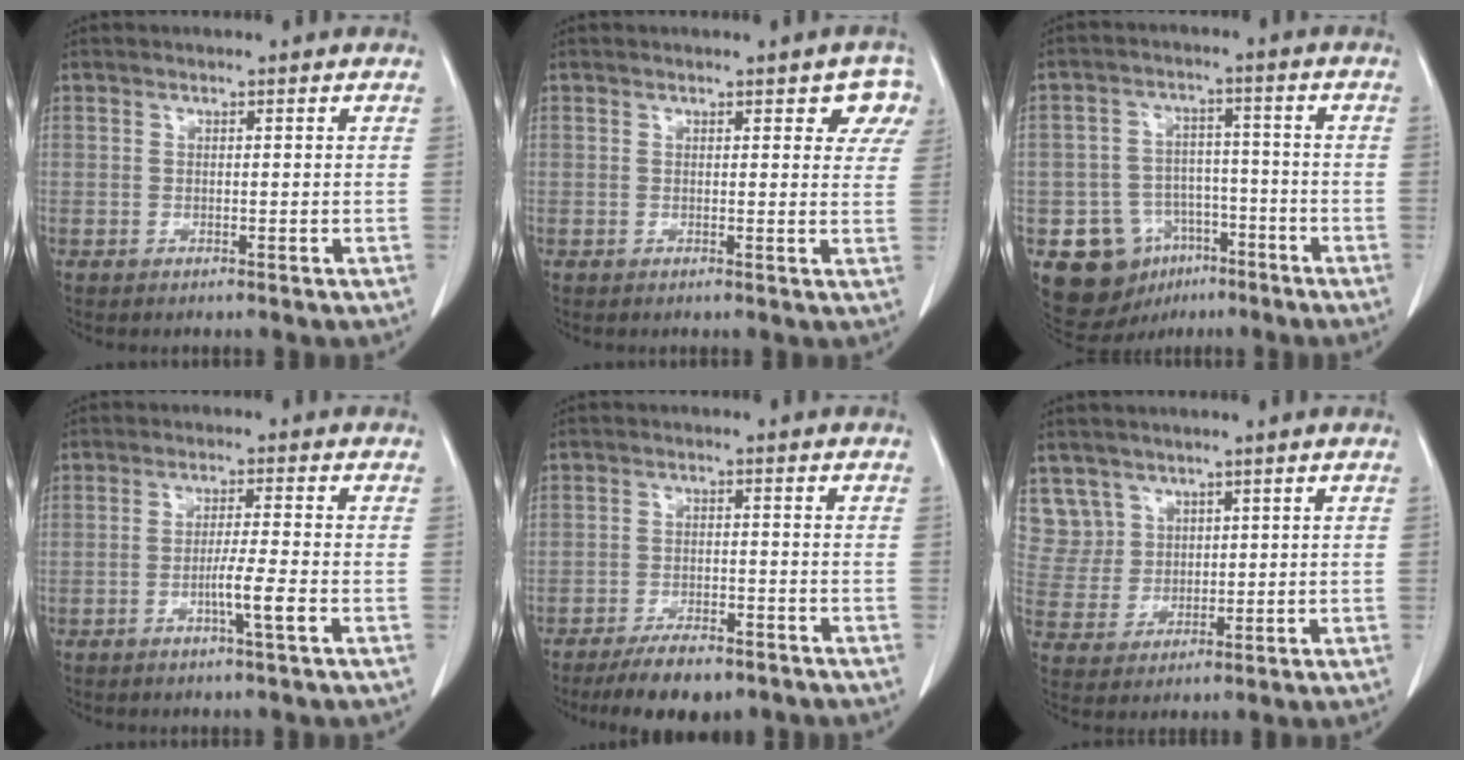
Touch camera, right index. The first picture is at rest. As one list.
[{"total": 4.6, "force": [3.0, 2.0, 2.9], "torque": [-0.012, 0.000, 0.018]}, {"total": 10.7, "force": [-5.4, 8.6, 3.3], "torque": [-0.052, 0.030, -0.074]}, {"total": 4.7, "force": [-1.8, -0.5, 4.4], "torque": [-0.074, -0.006, -0.033]}, {"total": 7.6, "force": [-5.9, 2.5, 4.1], "torque": [-0.064, -0.007, -0.093]}, {"total": 6.2, "force": [3.7, 4.9, -0.4], "torque": [0.013, 0.006, 0.084]}]